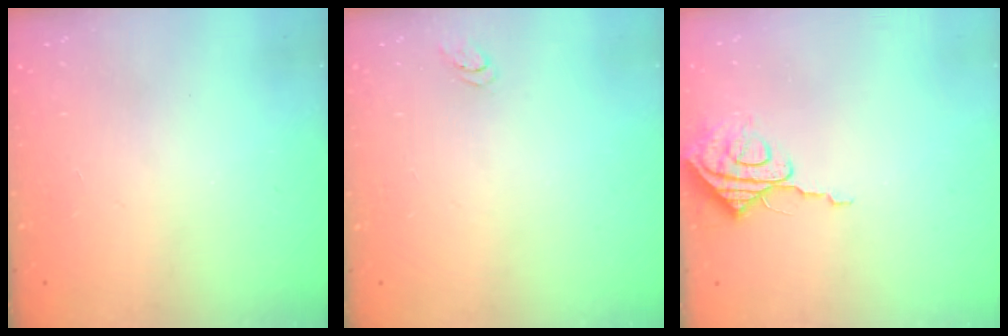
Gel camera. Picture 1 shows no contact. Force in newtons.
{"total": 4.2, "press": 4.2, "slide": 0.4}
{"total": 8.3, "press": 8.3, "slide": 0.5}